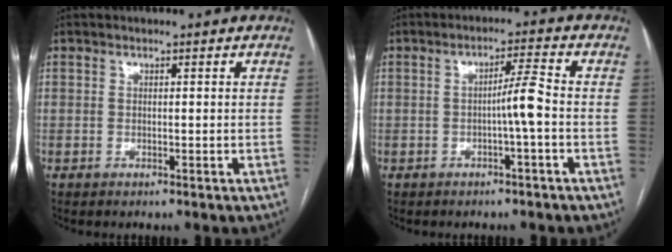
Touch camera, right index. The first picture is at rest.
{"total": 4.0, "force": [-1.0, -0.5, 3.8], "torque": [-0.062, 0.006, -0.016]}